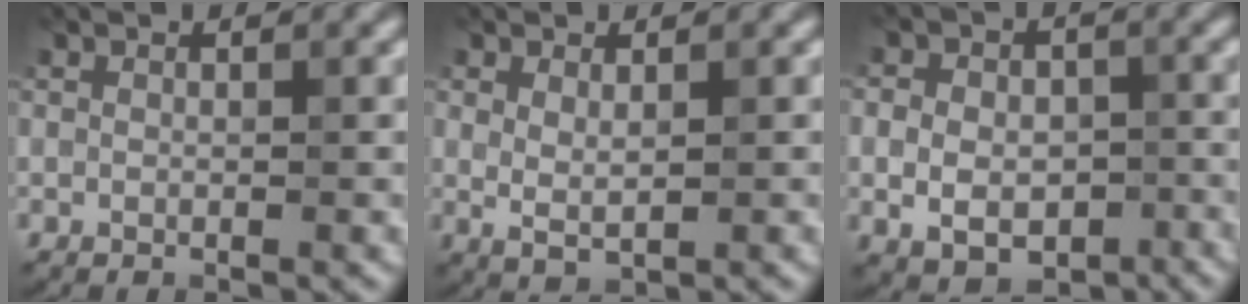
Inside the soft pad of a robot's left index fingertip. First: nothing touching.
{"total": 1.6, "force": [0.5, 0.6, 1.4], "torque": [-0.029, -0.005, 0.014]}
{"total": 6.1, "force": [-1.5, 4.5, 3.8], "torque": [-0.056, -0.010, -0.022]}